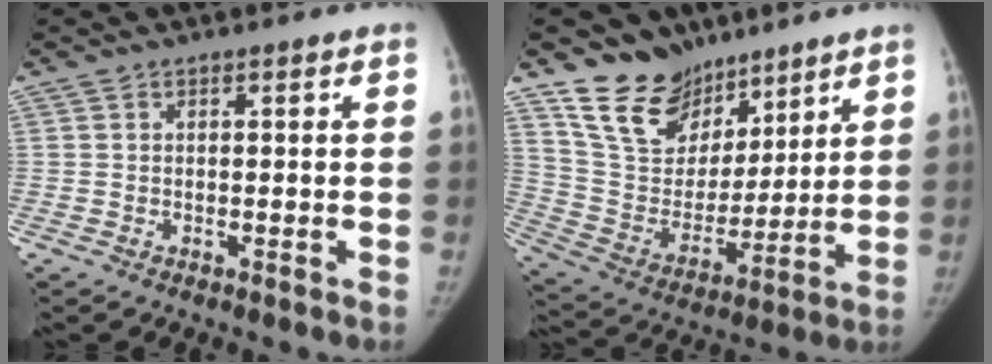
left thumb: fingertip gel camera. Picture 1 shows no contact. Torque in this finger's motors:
{"motor_torque": [0.00, 0.14, -0.14, -0.38, 0.06]}